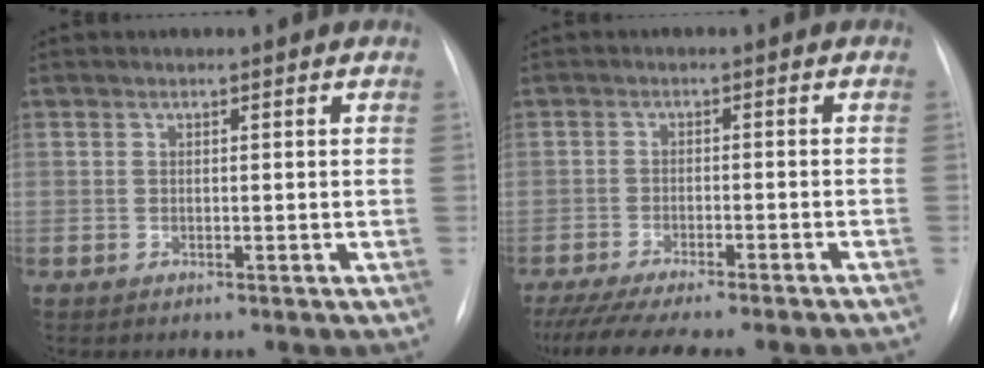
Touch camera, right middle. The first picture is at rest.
{"total": 15.1, "force": [-13.3, 0.6, 7.0], "torque": [-0.105, -0.027, -0.188]}